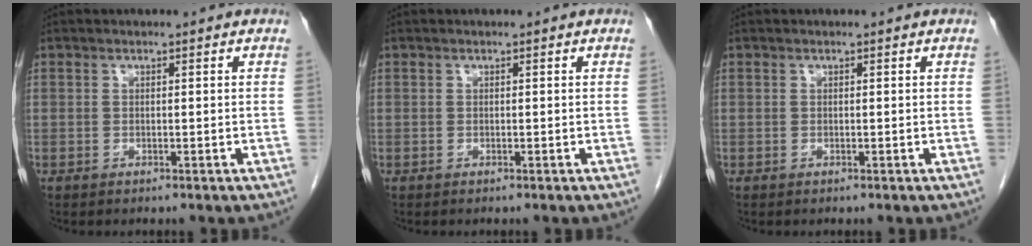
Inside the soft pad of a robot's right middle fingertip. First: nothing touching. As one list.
[{"total": 0.0}, {"total": 0.0}]